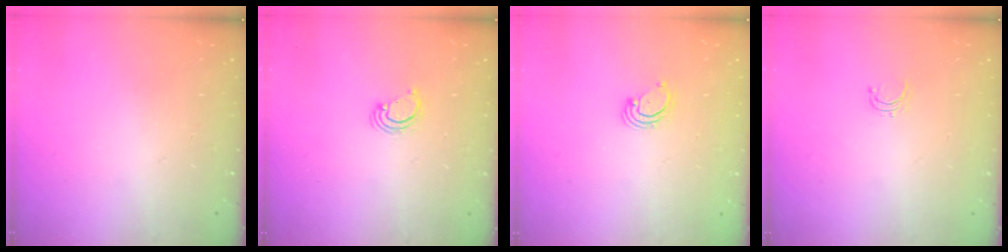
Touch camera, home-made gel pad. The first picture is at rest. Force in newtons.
{"total": 2.8, "press": 2.8, "slide": 0.2}
{"total": 3.0, "press": 3.0, "slide": 0.3}
{"total": 3.7, "press": 3.7, "slide": 0.3}